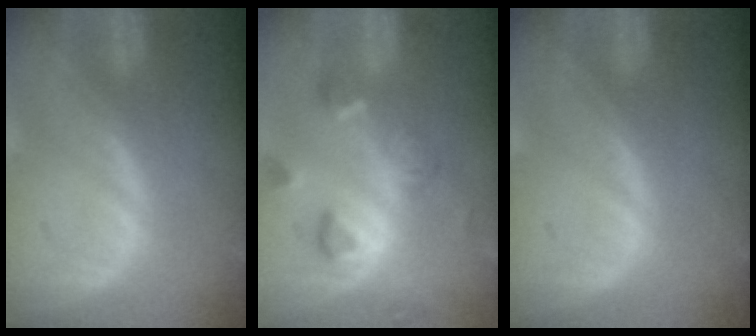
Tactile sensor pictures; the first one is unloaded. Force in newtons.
{"total": 8.0, "press": 7.2, "slide": 3.5}
{"total": 0.0}